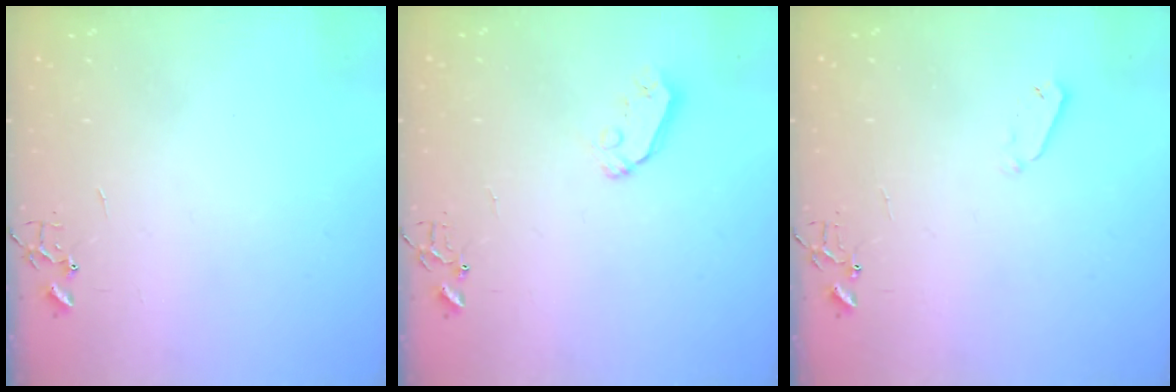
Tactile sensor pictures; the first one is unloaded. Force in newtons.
{"total": 6.1, "press": 6.0, "slide": 0.4}
{"total": 3.3, "press": 3.2, "slide": 0.7}